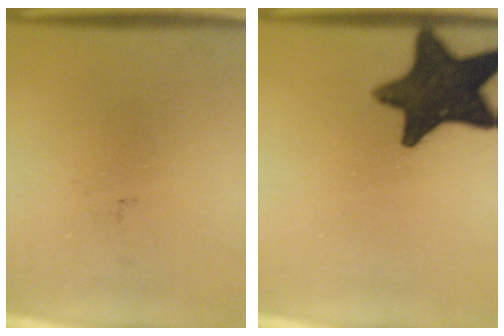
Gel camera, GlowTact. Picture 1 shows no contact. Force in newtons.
{"total": 15.0}